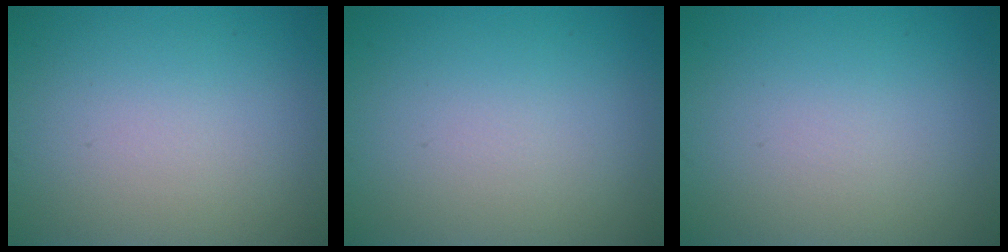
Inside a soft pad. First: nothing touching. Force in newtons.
{"total": 0.0}
{"total": 0.0}